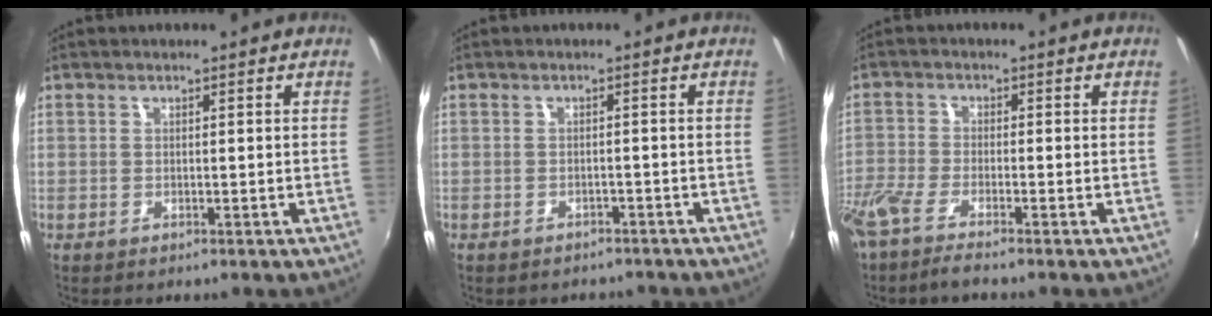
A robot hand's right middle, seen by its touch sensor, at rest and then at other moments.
{"total": 4.3, "force": [-3.7, 1.9, 1.0], "torque": [-0.021, -0.012, -0.047]}
{"total": 6.2, "force": [-5.1, 0.7, 3.5], "torque": [-0.094, -0.021, -0.103]}